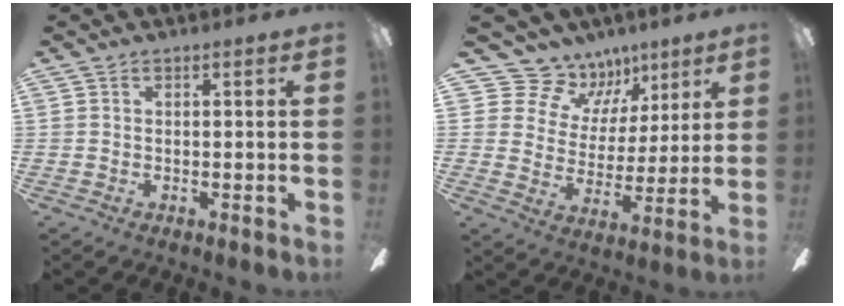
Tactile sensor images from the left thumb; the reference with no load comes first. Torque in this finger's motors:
{"motor_torque": [0.16, 0.20, -0.52, 0.03, -0.02]}